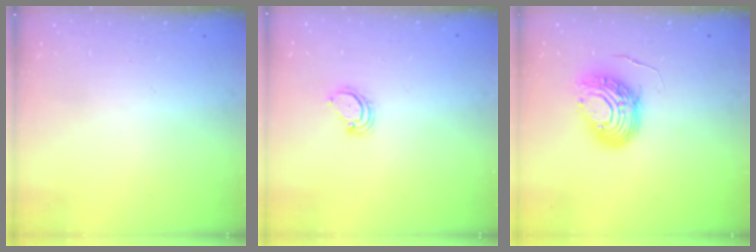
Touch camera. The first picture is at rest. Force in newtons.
{"total": 3.5, "press": 3.5, "slide": 0.3}
{"total": 9.8, "press": 9.7, "slide": 1.0}